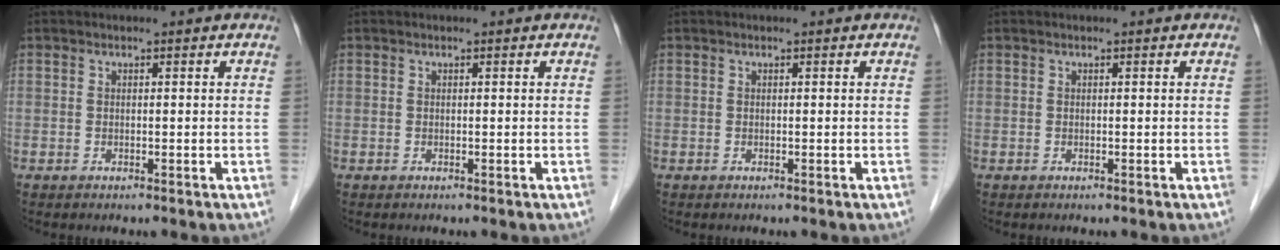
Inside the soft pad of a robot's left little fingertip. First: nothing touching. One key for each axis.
{"total": 0.0}
{"total": 0.0}
{"total": 0.0}